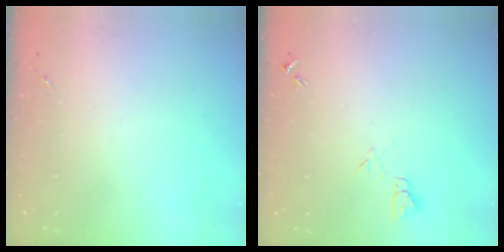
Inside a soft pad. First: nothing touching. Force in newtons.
{"total": 7.1, "press": 7.1, "slide": 0.7}